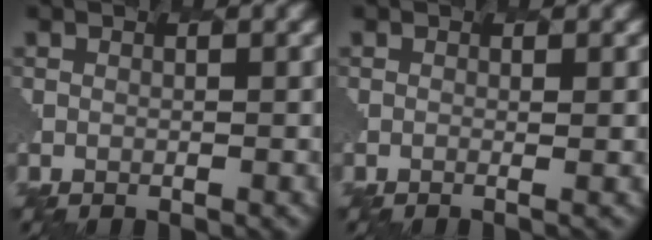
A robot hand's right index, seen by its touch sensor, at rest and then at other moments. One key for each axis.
{"total": 0.7, "fx": 0.0, "fy": 0.1, "fz": 0.7, "tx": 0.001, "ty": 0.005, "tz": -0.007}